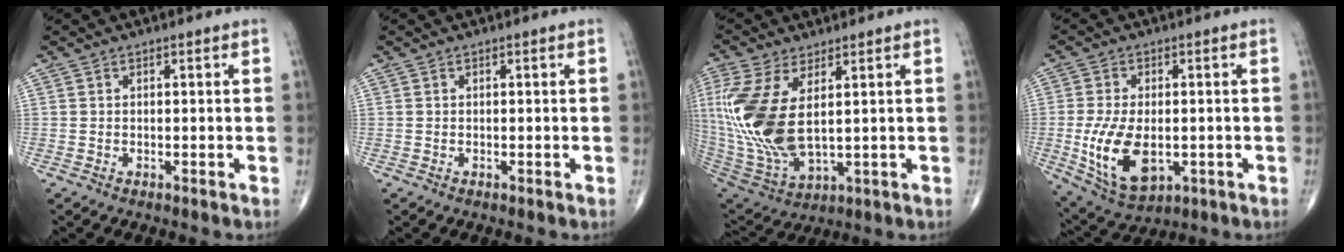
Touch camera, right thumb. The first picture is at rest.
{"total": 0.0}
{"total": 18.3, "force": [3.2, 8.9, 15.7], "torque": [-0.363, -0.022, 0.077]}
{"total": 12.8, "force": [-2.2, 7.2, 10.3], "torque": [-0.189, -0.011, -0.024]}